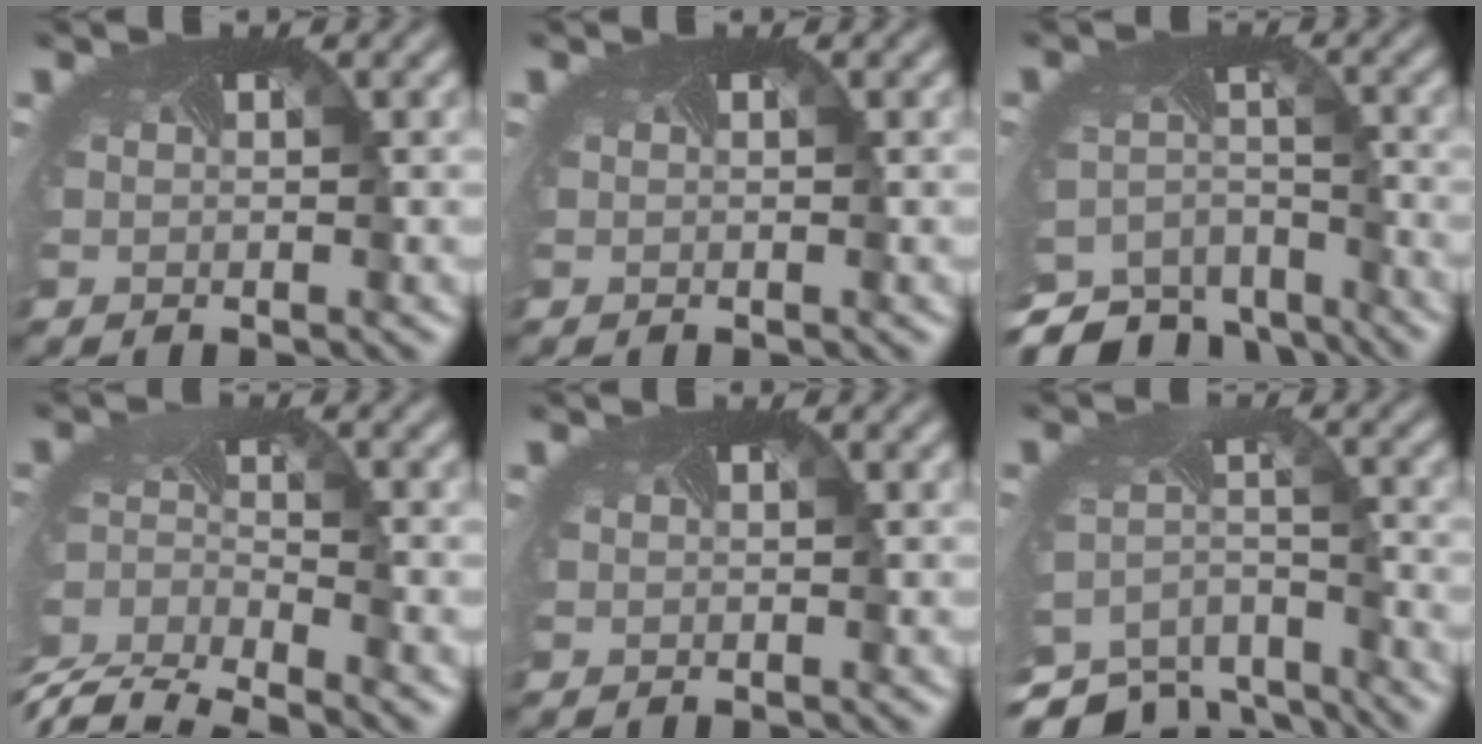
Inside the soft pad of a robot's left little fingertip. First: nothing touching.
{"total": 0.0}
{"total": 8.2, "force": [-7.2, 3.4, 1.7], "torque": [-0.041, -0.019, -0.110]}
{"total": 7.1, "force": [-6.4, 1.7, 2.5], "torque": [-0.063, -0.021, -0.123]}
{"total": 0.0}
{"total": 7.9, "force": [-7.2, 2.6, 2.0], "torque": [-0.052, -0.024, -0.108]}